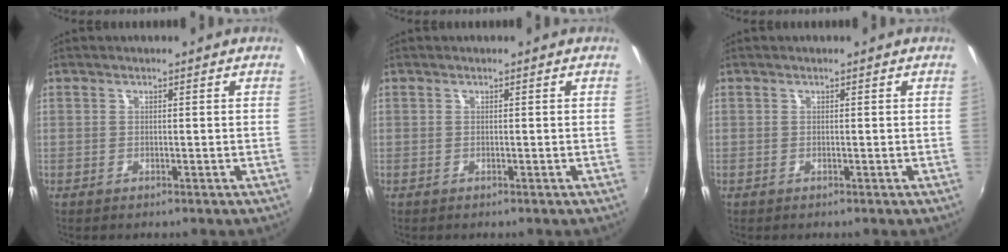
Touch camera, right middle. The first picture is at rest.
{"total": 0.0}
{"total": 0.0}